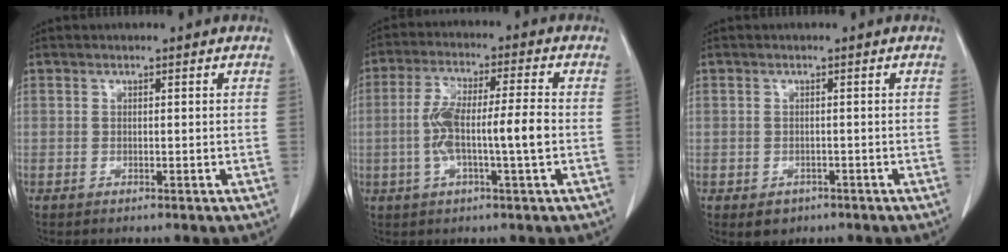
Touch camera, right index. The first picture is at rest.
{"total": 9.4, "force": [-1.4, 0.7, 9.2], "torque": [-0.181, 0.016, -0.028]}
{"total": 2.4, "force": [-1.2, 1.9, 0.7], "torque": [-0.003, 0.004, -0.009]}